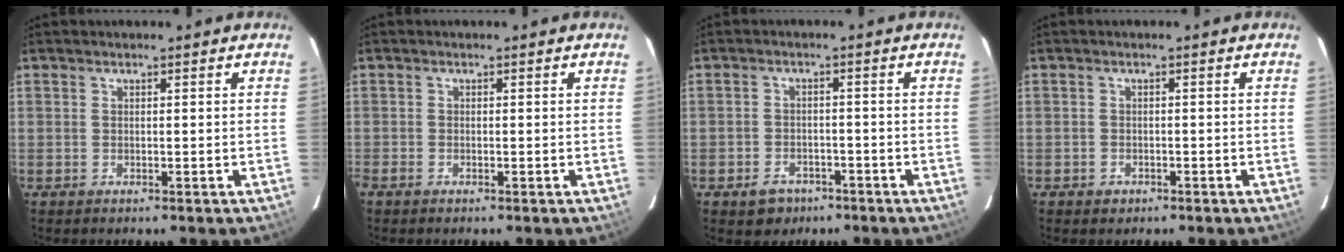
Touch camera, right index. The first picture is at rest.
{"total": 0.7, "force": [-0.5, 0.3, 0.3], "torque": [-0.007, 0.000, -0.010]}
{"total": 5.1, "force": [-3.1, 3.7, 1.5], "torque": [-0.042, 0.010, -0.038]}
{"total": 1.8, "force": [-1.0, 1.4, 0.4], "torque": [-0.007, 0.002, -0.012]}